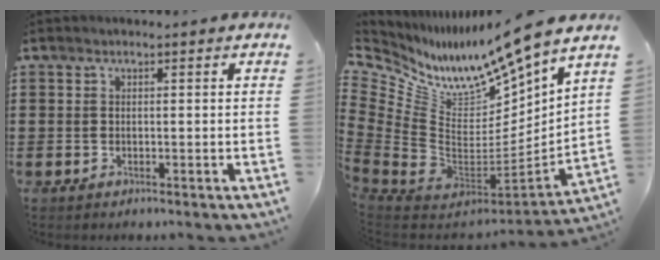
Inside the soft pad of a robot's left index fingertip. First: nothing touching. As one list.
[{"total": 10.3, "force": [8.9, 2.5, 4.5], "torque": [-0.114, -0.094, 0.146]}]